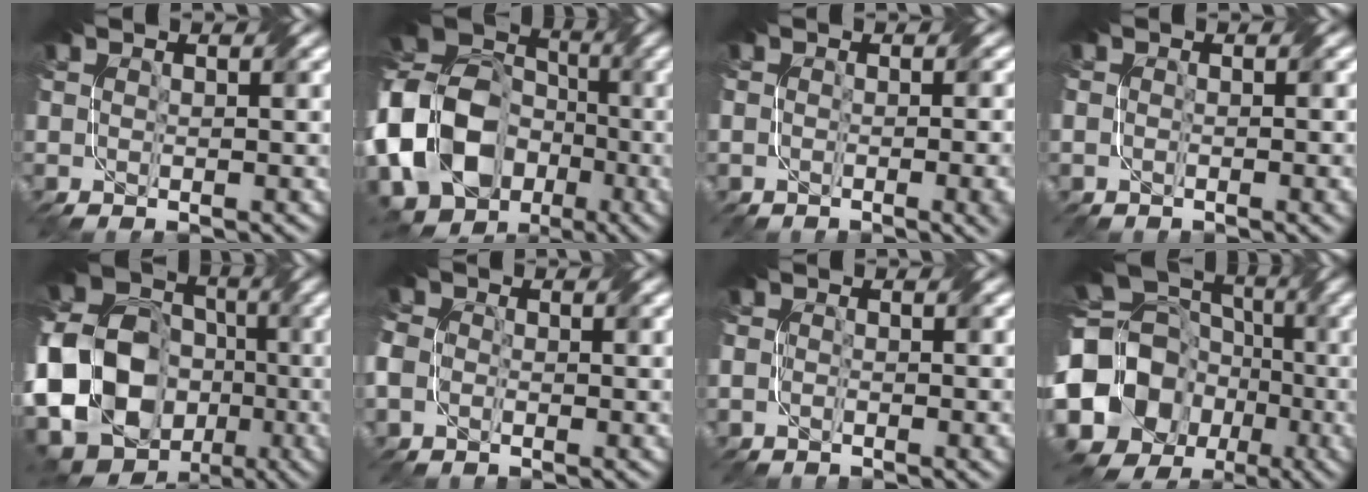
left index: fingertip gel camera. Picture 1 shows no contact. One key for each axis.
{"total": 15.5, "fx": -4.6, "fy": 12.7, "fz": 7.6, "tx": -0.175, "ty": -0.003, "tz": -0.094}
{"total": 5.1, "fx": -1.1, "fy": 2.6, "fz": 4.3, "tx": -0.011, "ty": 0.006, "tz": -0.009}
{"total": 2.5, "fx": -0.5, "fy": 1.5, "fz": 2.0, "tx": -0.011, "ty": 0.006, "tz": -0.006}
{"total": 26.5, "fx": -5.7, "fy": 24.3, "fz": 8.8, "tx": -0.199, "ty": -0.023, "tz": -0.135}
{"total": 3.0, "fx": -0.7, "fy": 2.7, "fz": 1.1, "tx": -0.019, "ty": 0.015, "tz": -0.021}
{"total": 2.2, "fx": -0.5, "fy": 1.6, "fz": 1.5, "tx": -0.009, "ty": 0.006, "tz": -0.015}
{"total": 16.8, "fx": -4.2, "fy": 14.9, "fz": 6.4, "tx": -0.126, "ty": -0.002, "tz": -0.105}